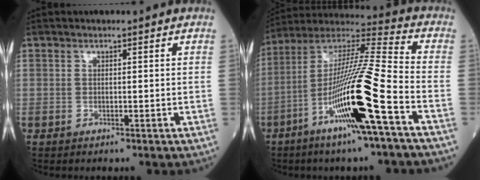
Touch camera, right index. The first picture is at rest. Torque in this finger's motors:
{"motor_torque": [2.14, 0.00, 1.05, 0.21]}